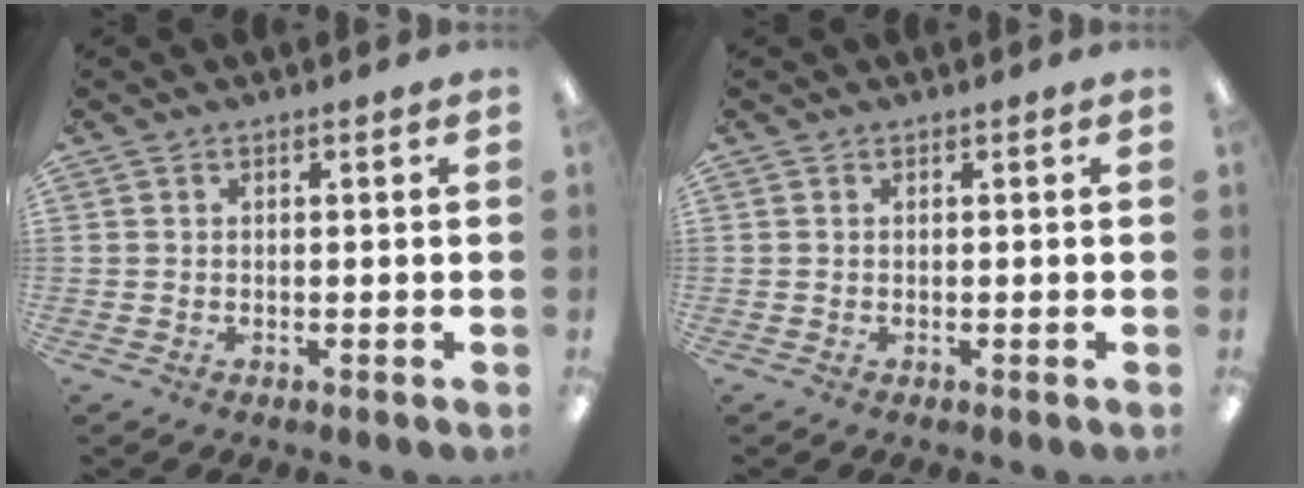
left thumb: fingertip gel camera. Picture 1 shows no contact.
{"total": 0.0}